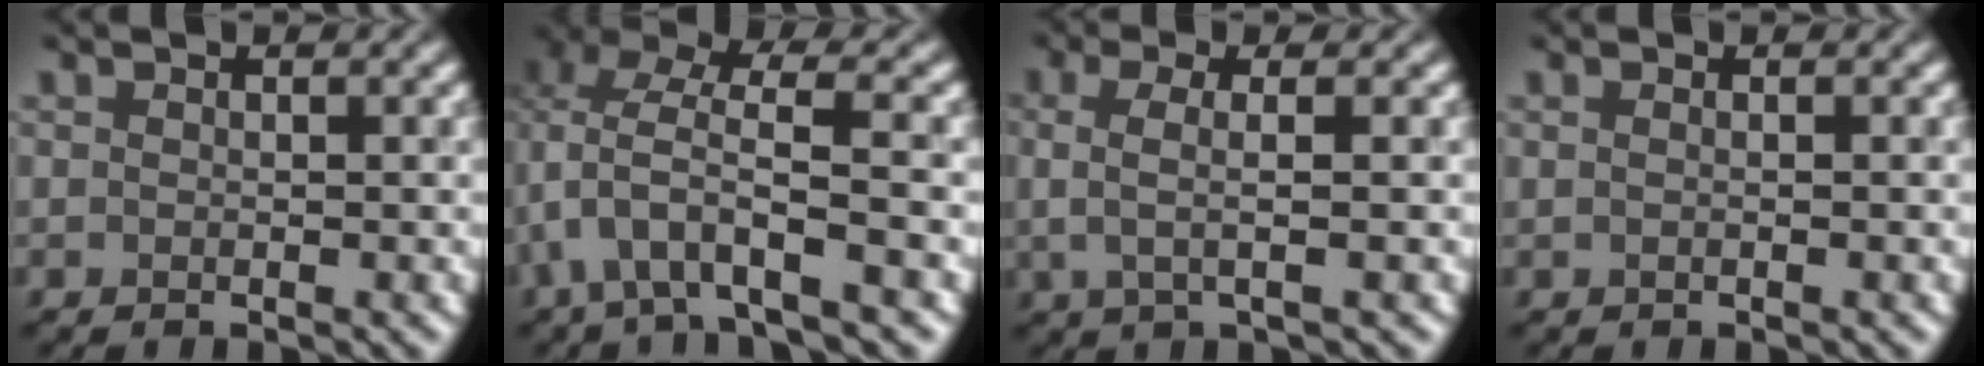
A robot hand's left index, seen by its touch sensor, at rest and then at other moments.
{"total": 6.2, "force": [-1.3, 2.4, 5.5], "torque": [-0.108, 0.013, -0.029]}
{"total": 2.8, "force": [0.2, 0.9, 2.6], "torque": [-0.052, 0.005, 0.007]}
{"total": 1.4, "force": [0.4, 0.9, 1.0], "torque": [0.004, -0.001, -0.011]}